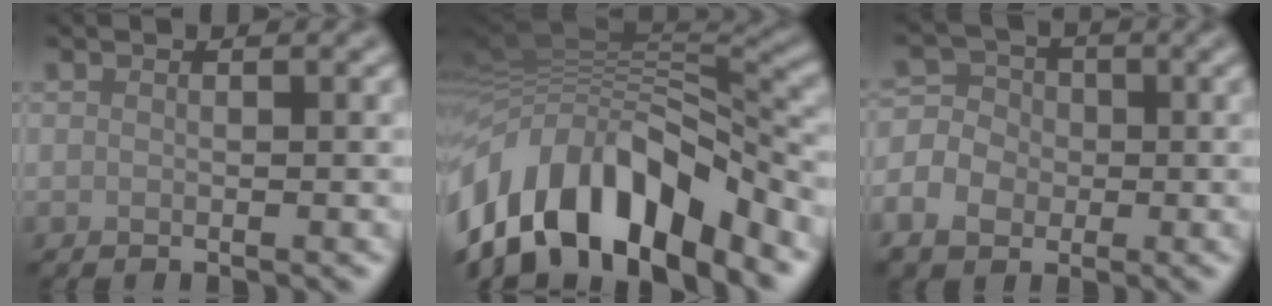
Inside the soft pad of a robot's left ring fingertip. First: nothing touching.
{"total": 14.4, "force": [-5.9, 7.1, 11.0], "torque": [-0.199, 0.021, -0.109]}
{"total": 5.1, "force": [-1.5, 4.3, 2.2], "torque": [-0.030, 0.005, -0.039]}